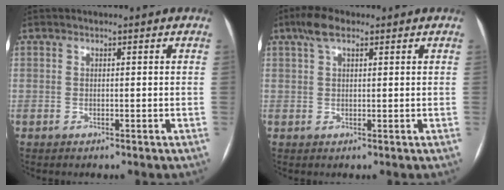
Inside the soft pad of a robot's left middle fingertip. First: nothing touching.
{"total": 4.0, "force": [2.5, 1.4, 2.9], "torque": [-0.065, 0.019, 0.048]}